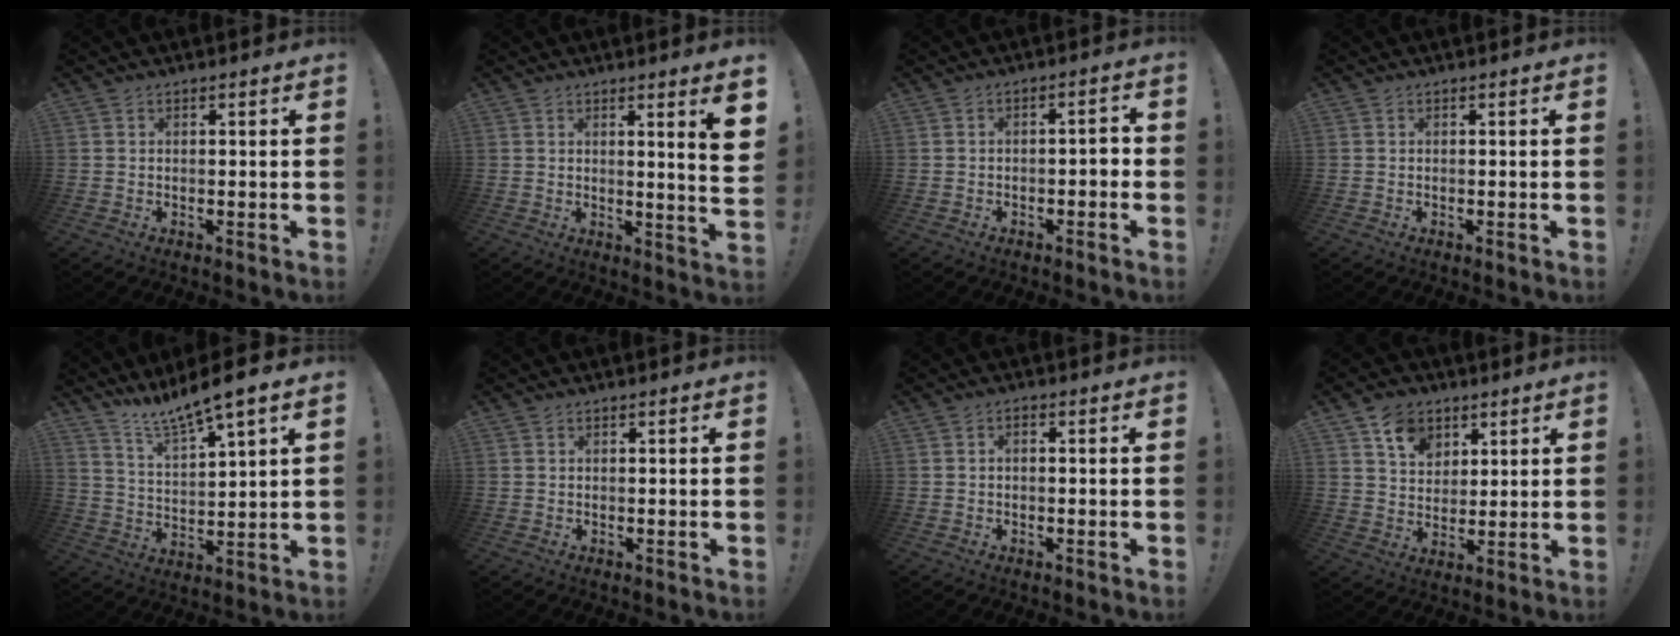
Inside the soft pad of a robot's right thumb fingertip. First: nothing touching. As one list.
[{"total": 6.8, "force": [2.8, -0.6, 6.2], "torque": [-0.082, -0.031, 0.040]}, {"total": 2.3, "force": [-1.4, 0.9, 1.6], "torque": [-0.018, 0.004, -0.029]}, {"total": 0.0}, {"total": 9.7, "force": [8.7, 0.1, 4.3], "torque": [-0.086, -0.066, 0.148]}, {"total": 0.0}, {"total": 0.9, "force": [-0.5, 0.4, 0.7], "torque": [-0.015, 0.006, -0.010]}, {"total": 9.5, "force": [5.6, 7.0, 3.3], "torque": [-0.052, -0.026, 0.107]}]